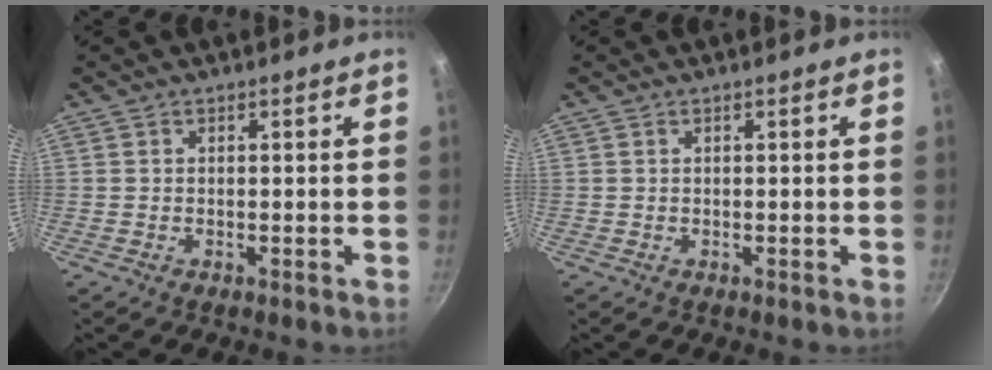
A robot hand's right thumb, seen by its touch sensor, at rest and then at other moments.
{"total": 0.0}